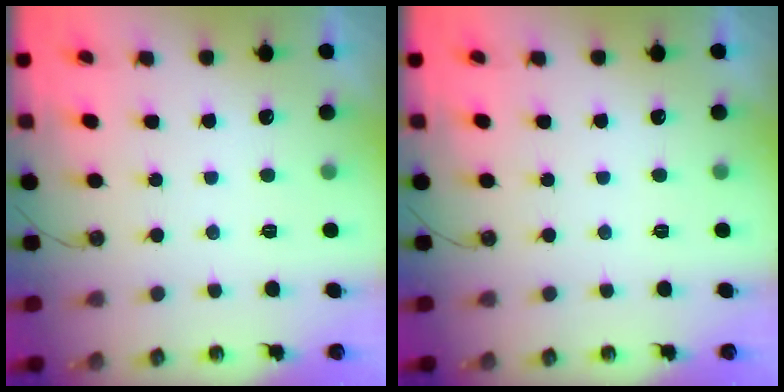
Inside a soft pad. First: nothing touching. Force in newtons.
{"total": 0.0}